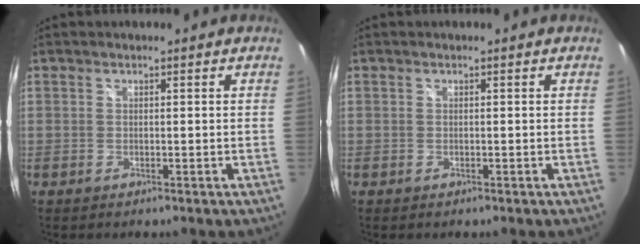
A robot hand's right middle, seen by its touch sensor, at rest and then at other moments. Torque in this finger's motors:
{"motor_torque": [0.65, -0.86, 0.00, 0.00]}